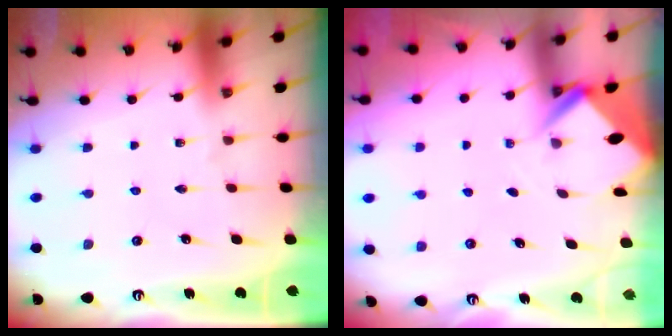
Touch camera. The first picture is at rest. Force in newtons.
{"total": 2.6, "press": 2.6, "slide": 0.1}